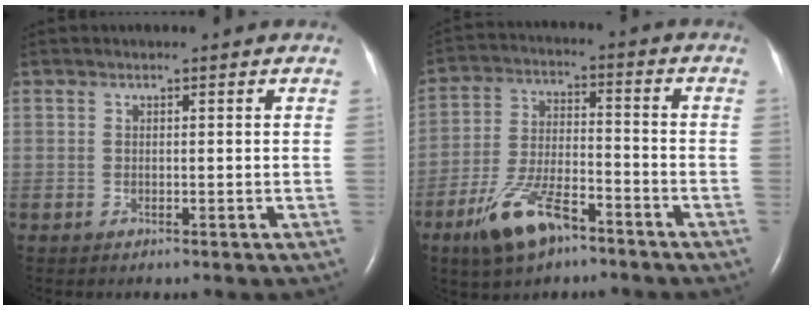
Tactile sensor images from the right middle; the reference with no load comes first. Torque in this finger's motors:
{"motor_torque": [1.08, -1.06, 0.24, 0.10]}